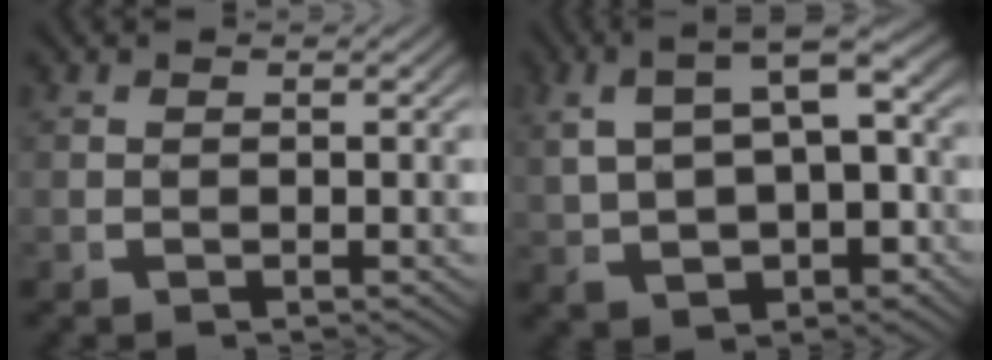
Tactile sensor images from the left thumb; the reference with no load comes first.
{"total": 9.5, "force": [2.0, 5.7, 7.3], "torque": [-0.113, 0.010, 0.040]}